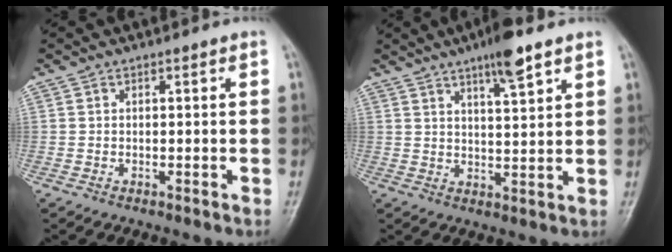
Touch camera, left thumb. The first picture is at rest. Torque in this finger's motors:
{"motor_torque": [1.63, 0.46, 1.12, -0.72, 0.01]}